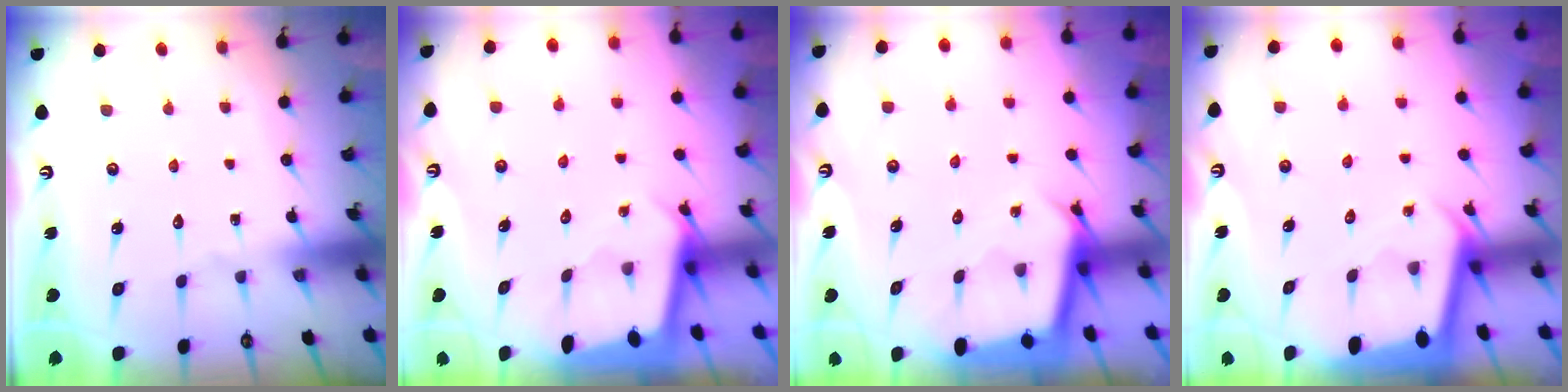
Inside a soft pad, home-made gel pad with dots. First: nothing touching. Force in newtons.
{"total": 2.5, "press": 2.5, "slide": 0.1}
{"total": 2.7, "press": 2.7, "slide": 0.0}
{"total": 2.0, "press": 2.0, "slide": 0.2}